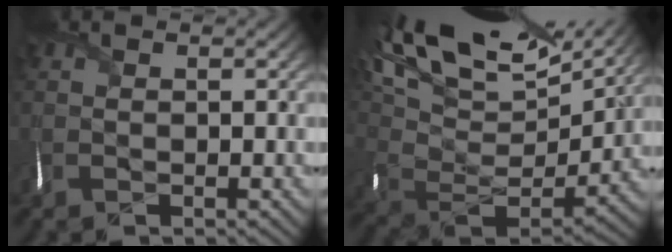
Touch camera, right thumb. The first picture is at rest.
{"total": 18.9, "force": [11.7, 7.8, 12.6], "torque": [-0.264, 0.029, 0.199]}